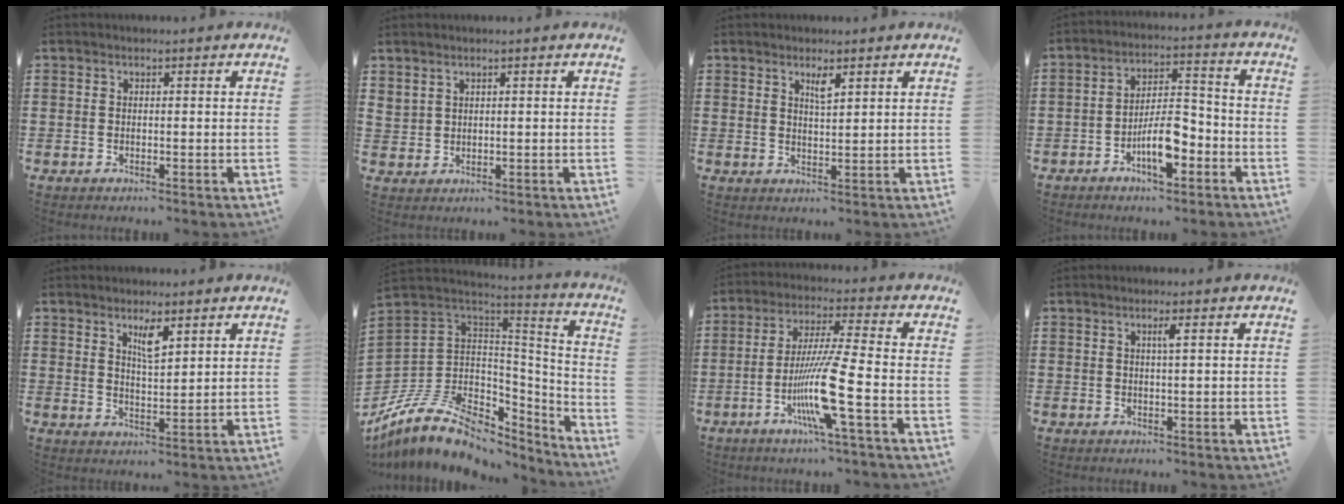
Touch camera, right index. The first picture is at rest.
{"total": 1.6, "force": [1.4, 0.7, 0.3], "torque": [-0.009, 0.001, 0.027]}
{"total": 2.3, "force": [1.5, 0.5, 1.7], "torque": [-0.028, -0.002, 0.023]}
{"total": 8.0, "force": [-4.0, 2.9, 6.3], "torque": [-0.122, 0.005, -0.073]}
{"total": 3.7, "force": [2.3, 1.0, 2.8], "torque": [-0.043, -0.002, 0.036]}
{"total": 12.8, "force": [-7.2, 7.9, 7.1], "torque": [-0.165, 0.013, -0.125]}
{"total": 11.4, "force": [-4.1, -0.1, 10.6], "torque": [-0.212, -0.014, -0.082]}
{"total": 1.4, "force": [0.5, -0.1, 1.3], "torque": [-0.025, -0.001, 0.006]}